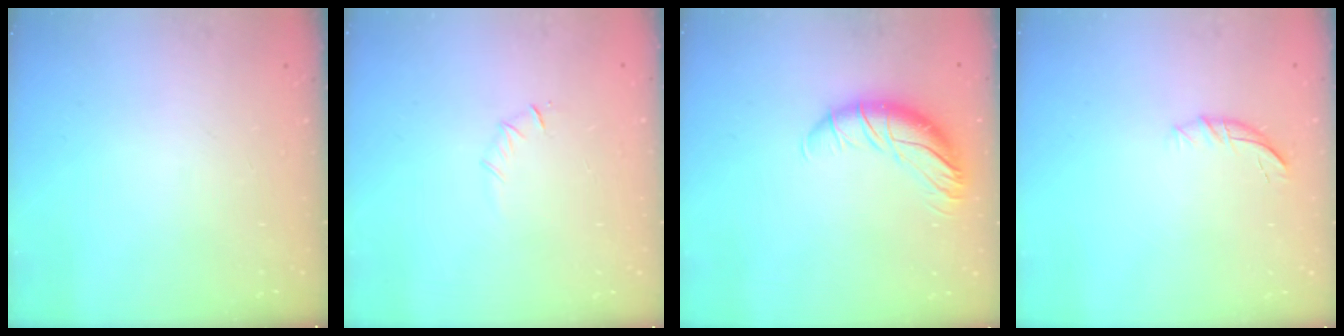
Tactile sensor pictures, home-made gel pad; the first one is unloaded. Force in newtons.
{"total": 4.0, "press": 3.9, "slide": 1.1}
{"total": 11.7, "press": 11.6, "slide": 1.9}
{"total": 7.2, "press": 7.1, "slide": 1.4}